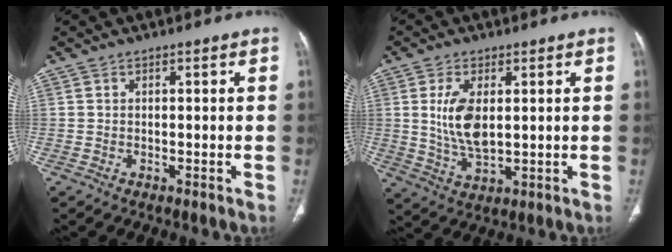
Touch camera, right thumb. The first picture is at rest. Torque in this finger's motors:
{"motor_torque": [-0.14, 0.37, 0.20, 0.60, -0.01]}